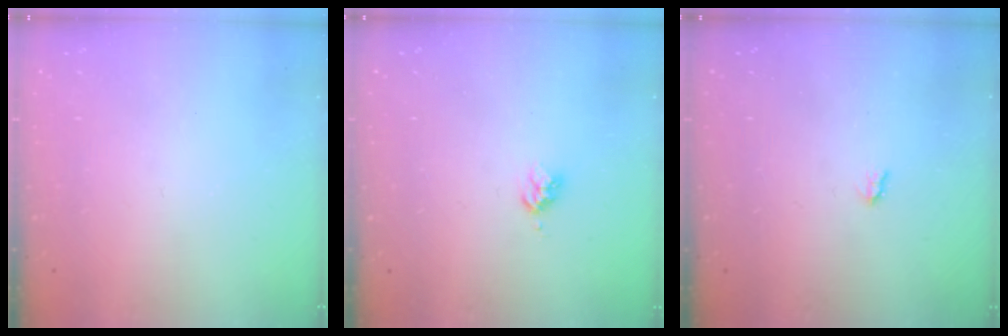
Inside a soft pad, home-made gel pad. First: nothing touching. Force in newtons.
{"total": 3.6, "press": 3.5, "slide": 0.4}
{"total": 1.7, "press": 1.6, "slide": 0.3}